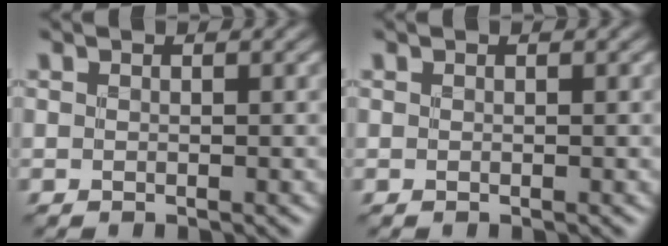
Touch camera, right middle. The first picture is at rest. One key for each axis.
{"total": 0.0}